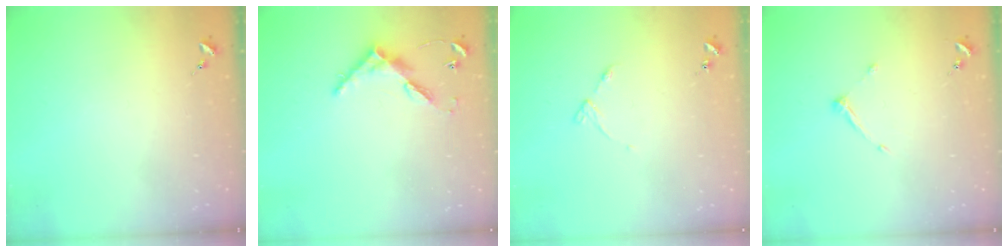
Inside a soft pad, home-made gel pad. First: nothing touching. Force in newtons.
{"total": 6.8, "press": 6.8, "slide": 0.5}
{"total": 4.9, "press": 4.9, "slide": 0.6}
{"total": 5.9, "press": 5.9, "slide": 0.6}